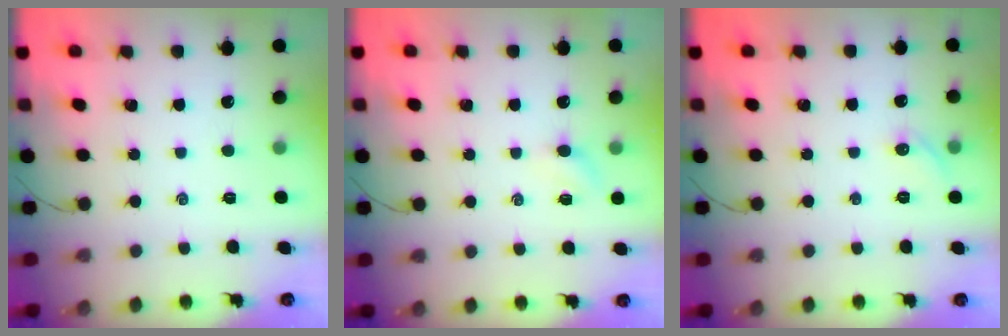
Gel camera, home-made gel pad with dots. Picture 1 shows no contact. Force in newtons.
{"total": 2.3, "press": 2.2, "slide": 0.8}
{"total": 5.2, "press": 5.0, "slide": 1.4}